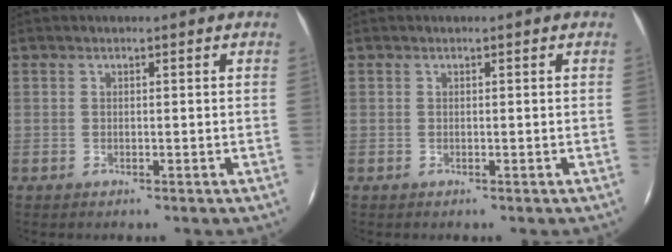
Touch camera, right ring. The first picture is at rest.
{"total": 0.0}